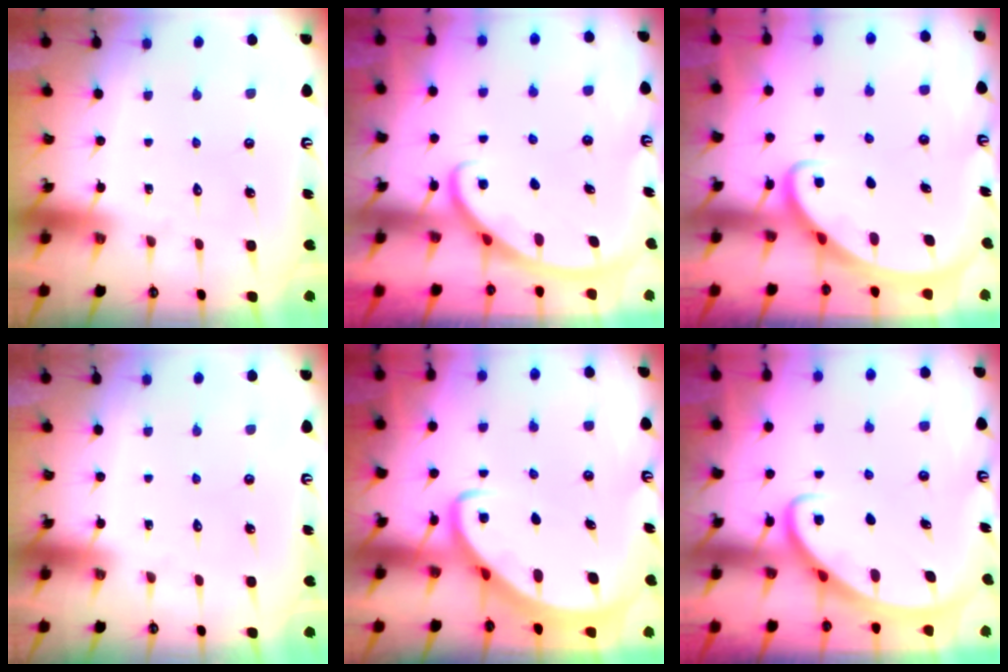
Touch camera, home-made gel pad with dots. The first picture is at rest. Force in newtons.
{"total": 3.0, "press": 2.9, "slide": 0.4}
{"total": 2.4, "press": 2.4, "slide": 0.4}
{"total": 0.0}
{"total": 3.3, "press": 3.2, "slide": 0.3}
{"total": 2.5, "press": 2.5, "slide": 0.3}